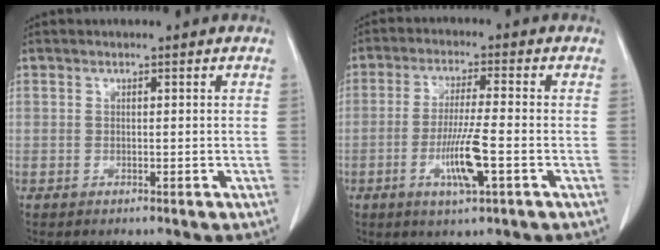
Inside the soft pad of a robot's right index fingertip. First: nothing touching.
{"total": 7.6, "force": [-2.6, 0.2, 7.1], "torque": [-0.134, -0.011, -0.048]}